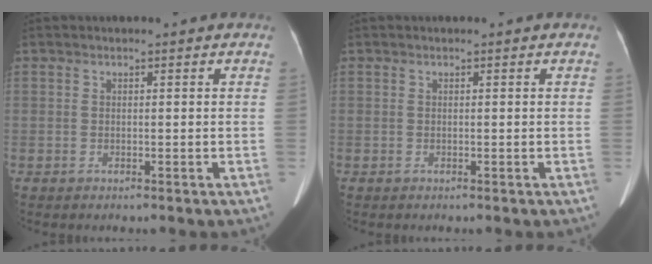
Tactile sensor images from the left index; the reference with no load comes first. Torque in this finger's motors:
{"motor_torque": [-0.03, 0.03, 0.00, 0.00]}